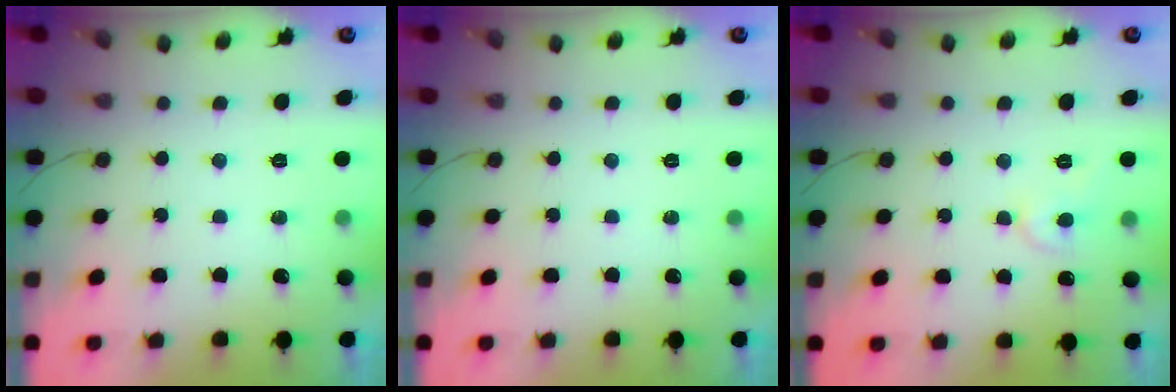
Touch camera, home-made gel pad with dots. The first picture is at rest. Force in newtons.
{"total": 0.0}
{"total": 6.2, "press": 6.2, "slide": 0.6}